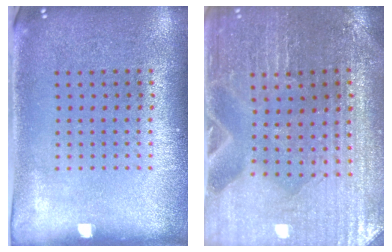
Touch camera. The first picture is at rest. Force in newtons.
{"total": 1.7, "press": 1.7, "slide": 0.2}